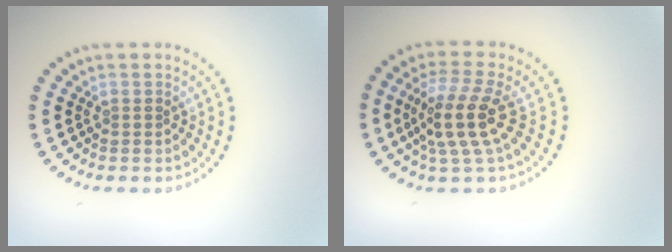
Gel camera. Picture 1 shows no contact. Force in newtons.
{"total": 4.4, "press": 3.8, "slide": 2.3}